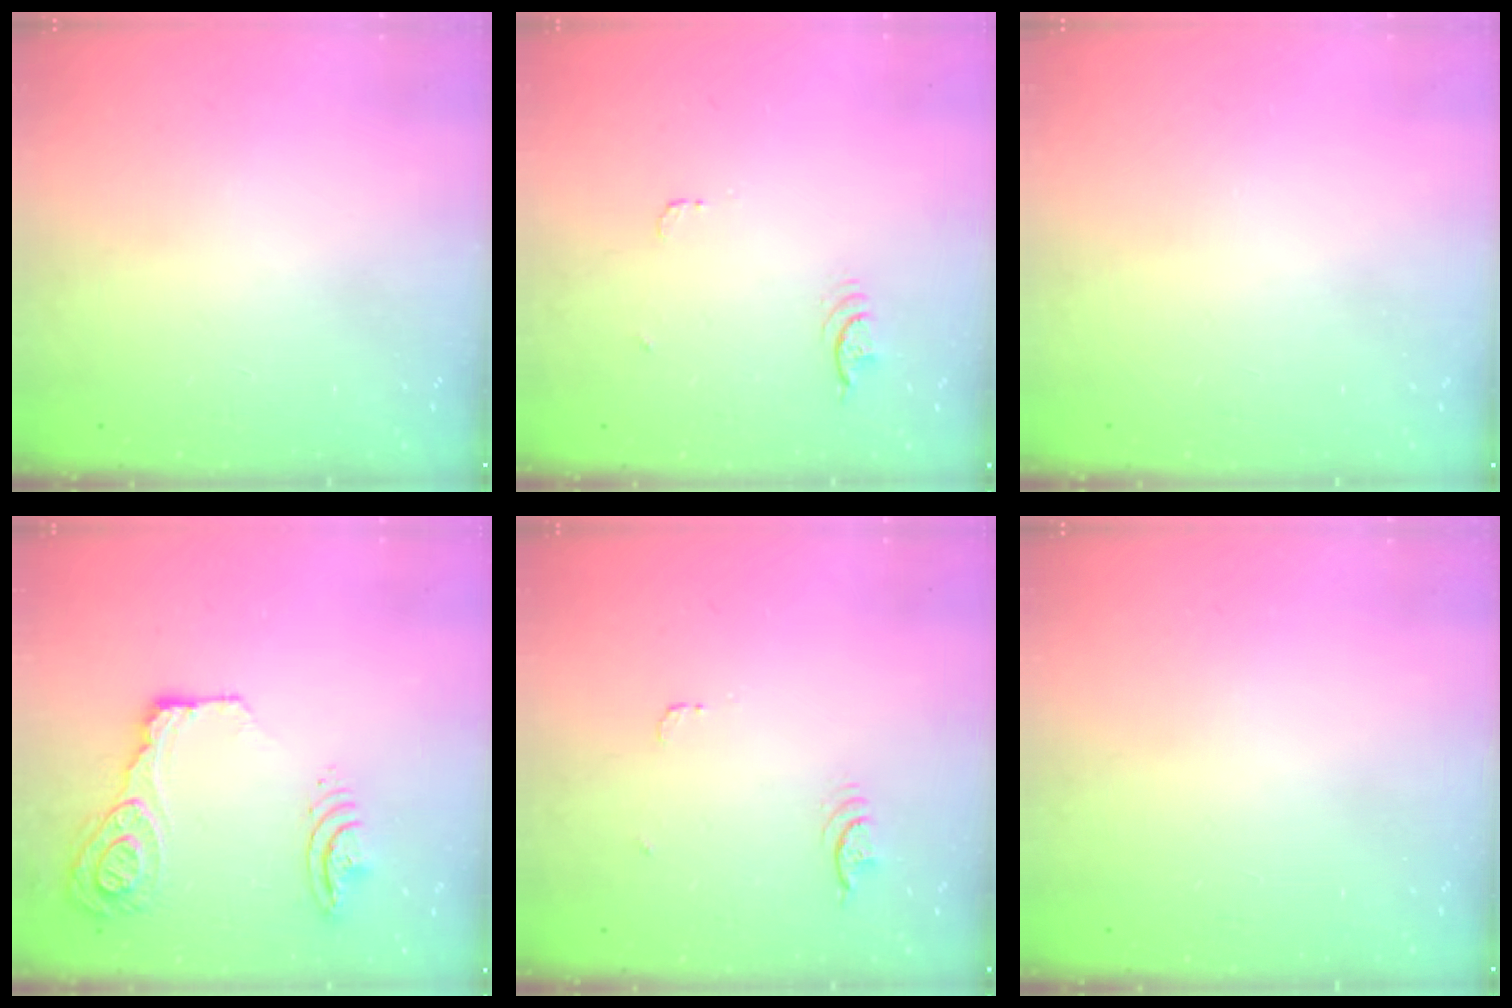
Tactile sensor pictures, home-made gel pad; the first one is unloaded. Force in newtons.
{"total": 3.9, "press": 3.6, "slide": 1.7}
{"total": 0.0}
{"total": 30.8, "press": 21.2, "slide": 22.4}
{"total": 3.8, "press": 3.5, "slide": 1.6}
{"total": 0.0}